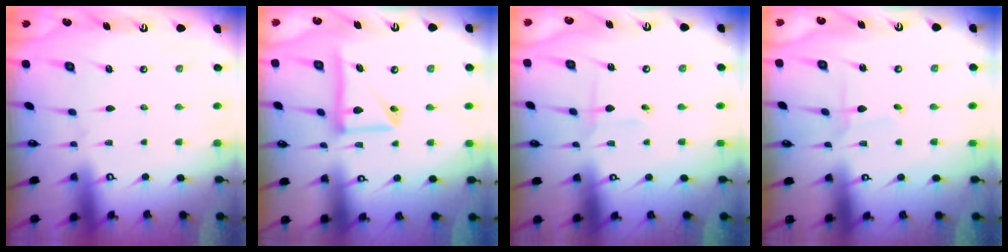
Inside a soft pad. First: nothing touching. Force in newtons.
{"total": 14.5, "press": 14.4, "slide": 2.2}
{"total": 3.0, "press": 2.8, "slide": 1.0}
{"total": 1.7, "press": 1.7, "slide": 0.1}